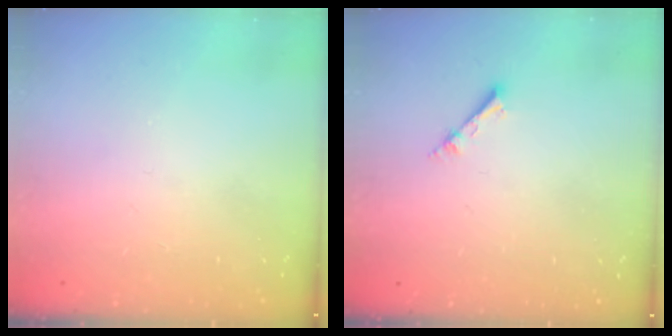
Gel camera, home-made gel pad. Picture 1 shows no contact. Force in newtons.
{"total": 2.1, "press": 2.1, "slide": 0.3}